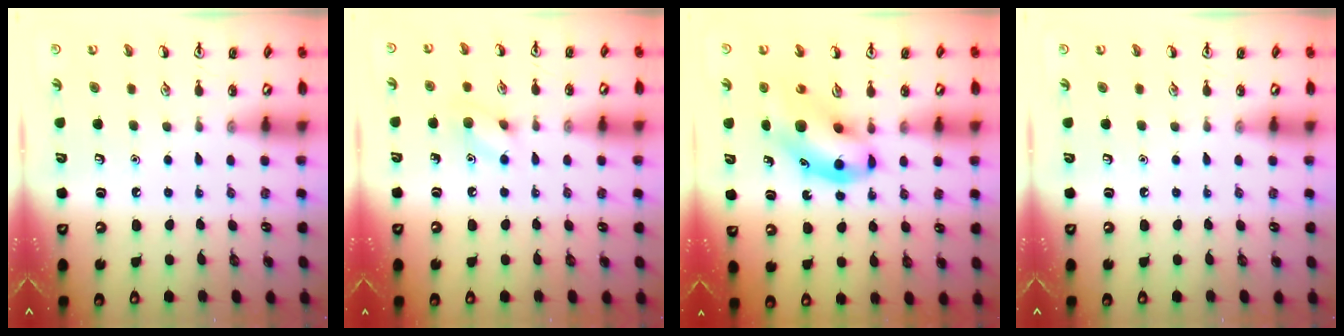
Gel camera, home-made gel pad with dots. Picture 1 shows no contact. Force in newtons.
{"total": 7.4, "press": 7.3, "slide": 1.0}
{"total": 11.6, "press": 11.2, "slide": 3.2}
{"total": 0.0}